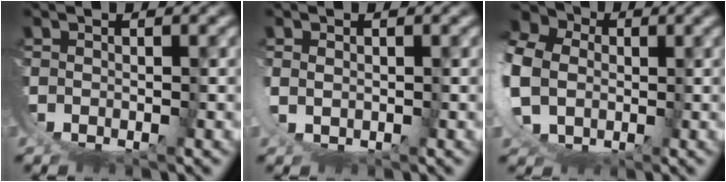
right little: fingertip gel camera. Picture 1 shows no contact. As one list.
[{"total": 1.2, "force": [0.8, 0.0, 0.9], "torque": [-0.033, -0.012, 0.026]}, {"total": 10.6, "force": [2.6, 8.2, 6.2], "torque": [-0.141, -0.002, 0.034]}]